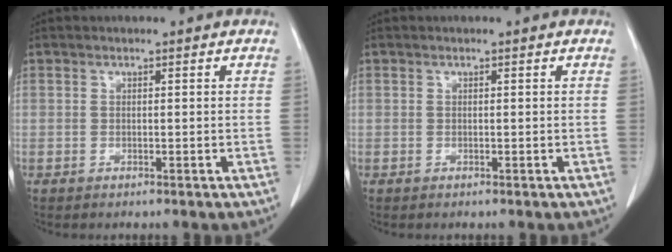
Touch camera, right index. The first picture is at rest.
{"total": 0.0}